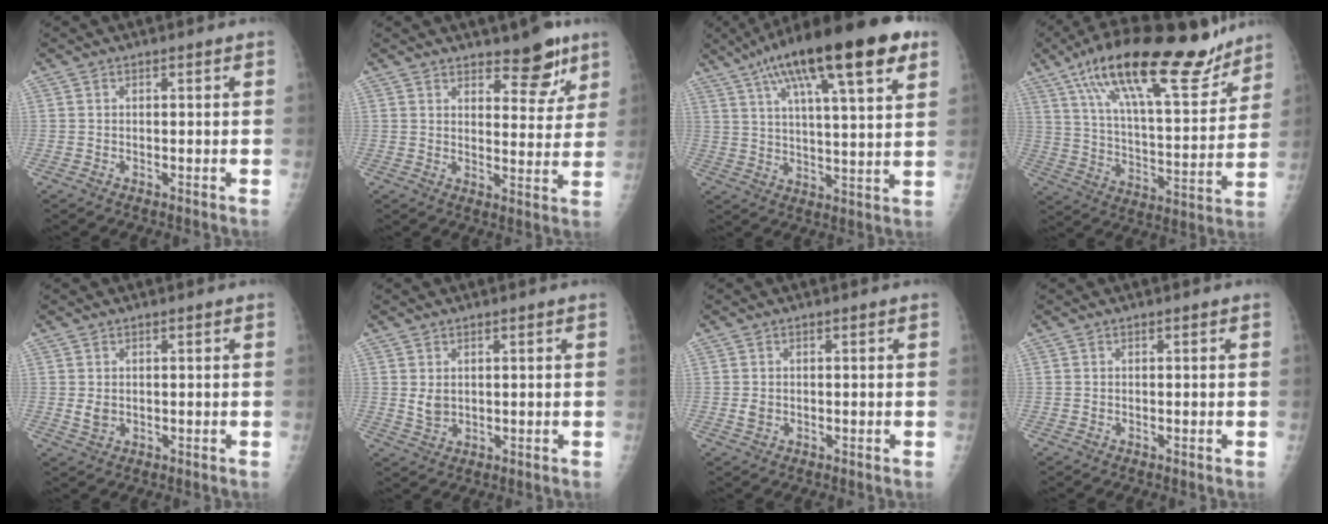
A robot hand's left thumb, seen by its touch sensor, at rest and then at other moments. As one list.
[{"total": 8.4, "force": [6.0, 3.5, 4.8], "torque": [-0.031, -0.039, 0.084]}, {"total": 22.8, "force": [12.0, 5.6, 18.6], "torque": [-0.288, -0.003, 0.185]}, {"total": 24.6, "force": [16.9, 7.2, 16.3], "torque": [-0.234, -0.053, 0.279]}, {"total": 2.0, "force": [0.4, 1.5, 1.3], "torque": [-0.018, -0.006, 0.014]}, {"total": 2.7, "force": [1.0, 1.9, 1.7], "torque": [-0.023, -0.011, 0.025]}, {"total": 1.4, "force": [0.1, 1.1, 0.8], "torque": [-0.012, -0.001, 0.006]}, {"total": 0.0}]